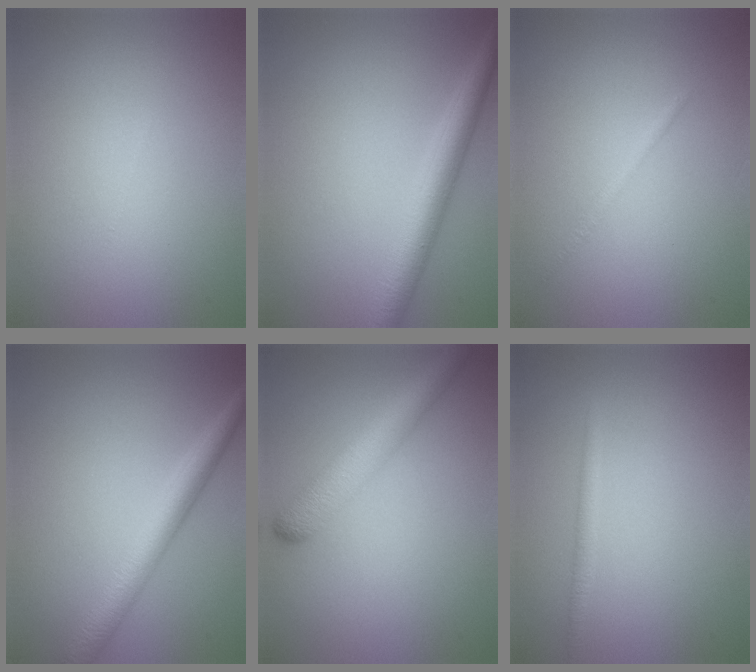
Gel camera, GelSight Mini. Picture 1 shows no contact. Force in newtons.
{"total": 4.7, "press": 4.7, "slide": 0.1}
{"total": 0.8, "press": 0.8, "slide": 0.0}
{"total": 4.0, "press": 4.0, "slide": 0.1}
{"total": 4.3, "press": 4.3, "slide": 0.3}
{"total": 1.1, "press": 1.1, "slide": 0.1}